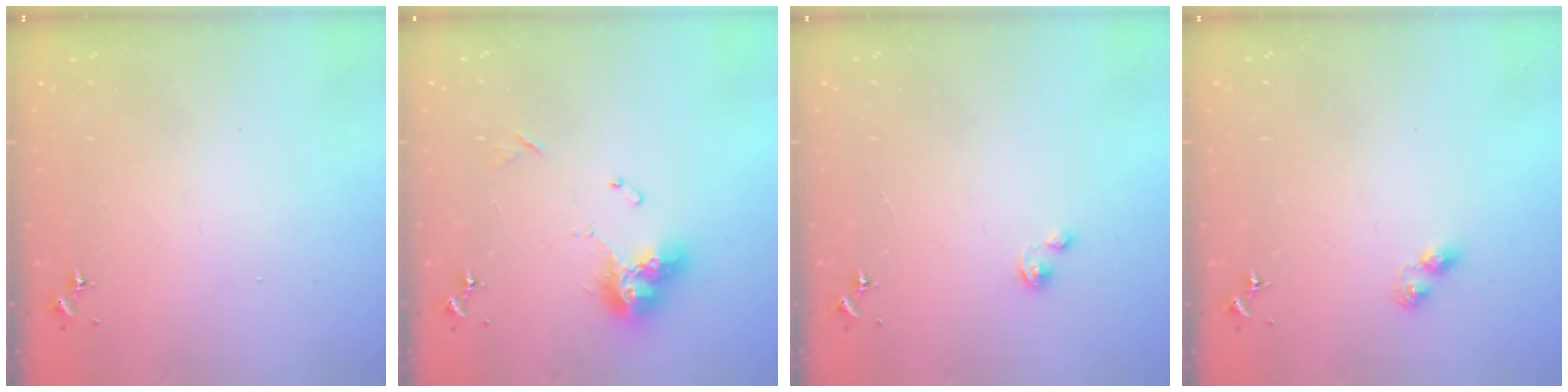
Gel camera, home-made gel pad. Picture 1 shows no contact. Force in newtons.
{"total": 12.9, "press": 12.9, "slide": 1.0}
{"total": 1.9, "press": 1.9, "slide": 0.2}
{"total": 3.3, "press": 3.3, "slide": 0.4}